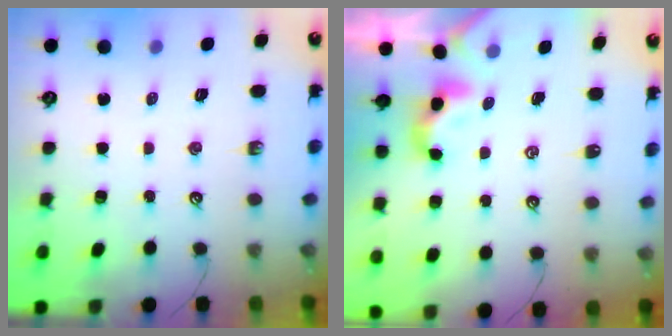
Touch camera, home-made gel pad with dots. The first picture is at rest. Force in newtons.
{"total": 2.0, "press": 2.0, "slide": 0.2}